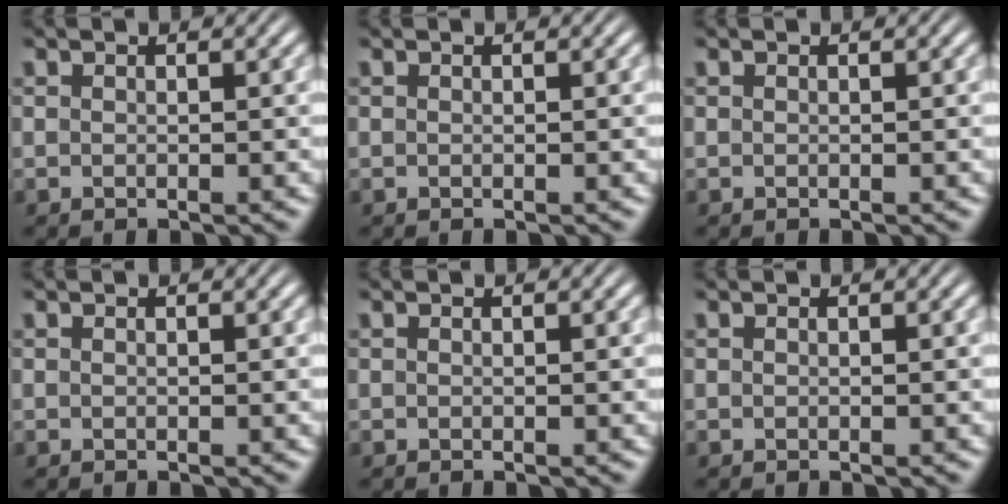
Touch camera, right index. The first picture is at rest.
{"total": 0.0}
{"total": 0.0}
{"total": 0.0}
{"total": 0.0}
{"total": 0.0}